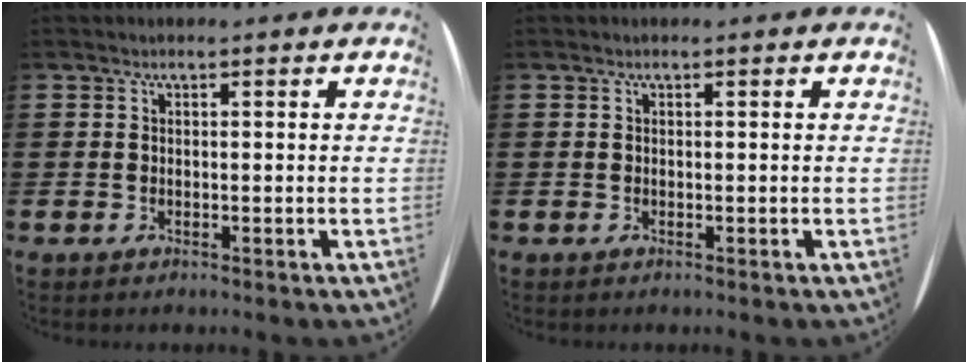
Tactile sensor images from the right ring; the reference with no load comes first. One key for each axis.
{"total": 0.0}